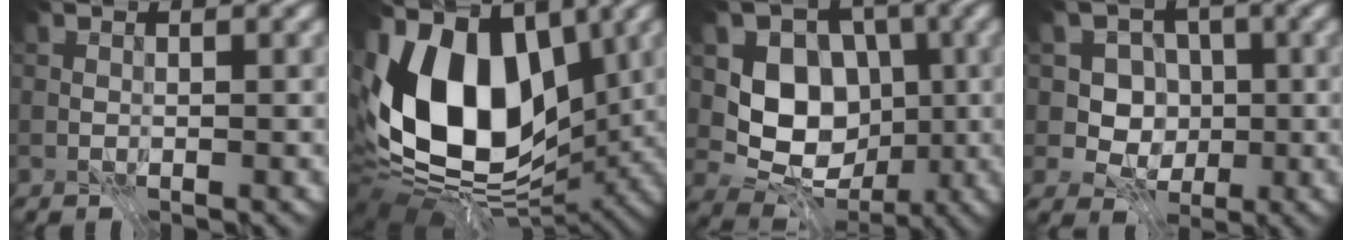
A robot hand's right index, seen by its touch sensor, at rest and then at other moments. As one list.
[{"total": 15.2, "force": [1.0, 9.8, 11.5], "torque": [-0.206, -0.009, -0.003]}, {"total": 7.6, "force": [0.0, 6.3, 4.4], "torque": [-0.057, -0.008, -0.017]}, {"total": 5.5, "force": [0.3, 5.0, 2.5], "torque": [-0.022, 0.008, -0.005]}]